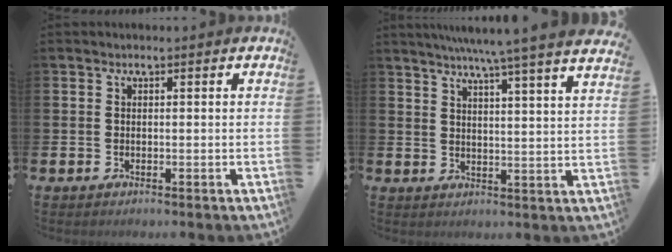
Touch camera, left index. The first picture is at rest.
{"total": 6.4, "force": [5.9, -1.0, 2.3], "torque": [-0.054, -0.038, 0.099]}